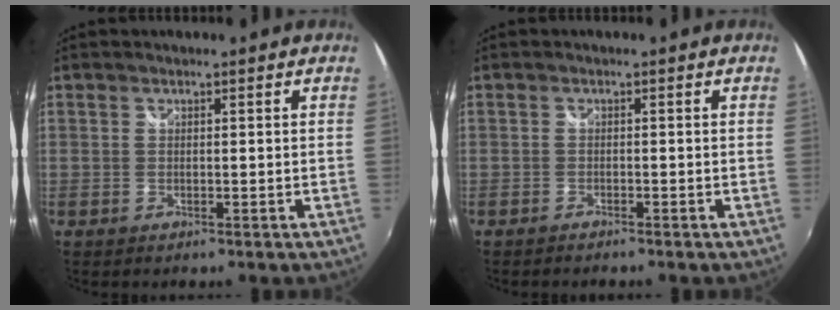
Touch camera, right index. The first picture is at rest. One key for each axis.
{"total": 1.2, "fx": -1.2, "fy": 0.1, "fz": 0.4, "tx": -0.015, "ty": -0.004, "tz": -0.022}